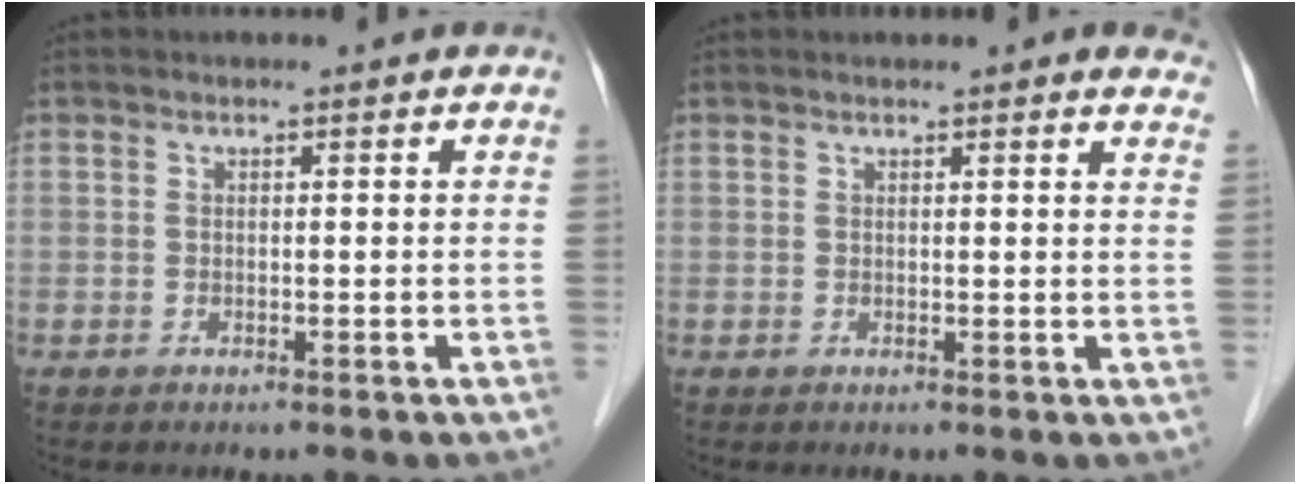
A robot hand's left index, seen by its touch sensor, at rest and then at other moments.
{"total": 6.5, "force": [6.0, 1.2, 2.3], "torque": [-0.012, 0.002, 0.046]}